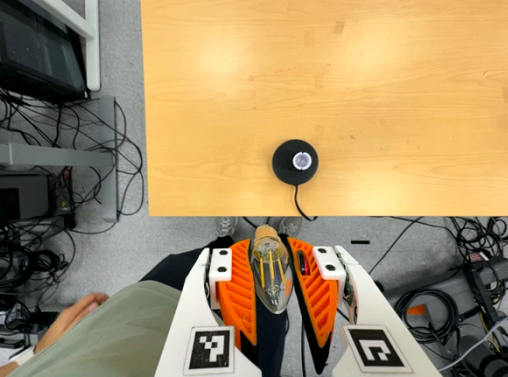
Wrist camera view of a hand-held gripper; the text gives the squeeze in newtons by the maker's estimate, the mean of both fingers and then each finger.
{"total": 18.5, "left": 18.9, "right": 18.2}